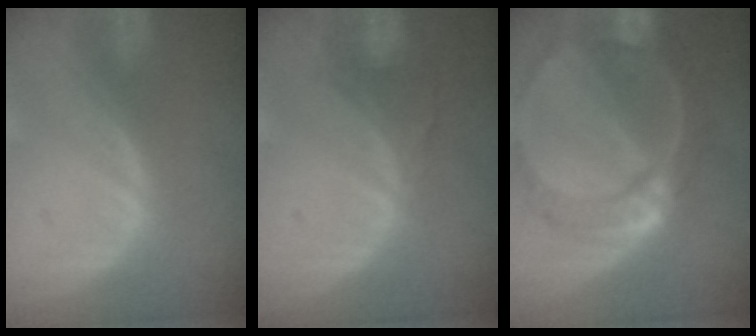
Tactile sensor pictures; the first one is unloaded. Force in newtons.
{"total": 3.2, "press": 3.2, "slide": 0.2}
{"total": 10.7, "press": 9.0, "slide": 5.7}